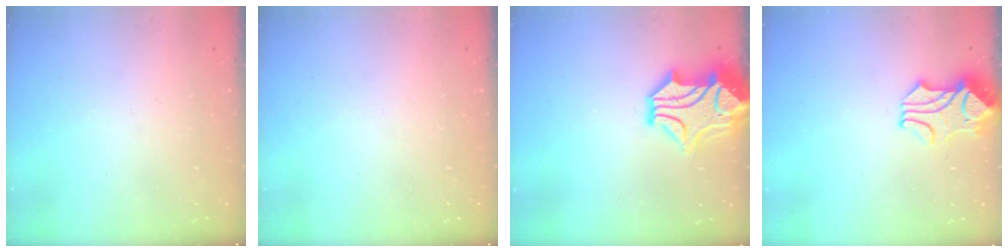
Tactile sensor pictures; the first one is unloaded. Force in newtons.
{"total": 0.0}
{"total": 2.8, "press": 2.4, "slide": 1.3}
{"total": 2.1, "press": 1.9, "slide": 1.0}